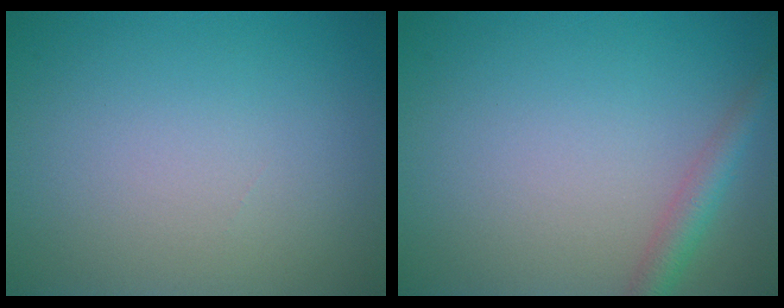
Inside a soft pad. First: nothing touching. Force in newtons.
{"total": 2.4, "press": 2.4, "slide": 0.2}